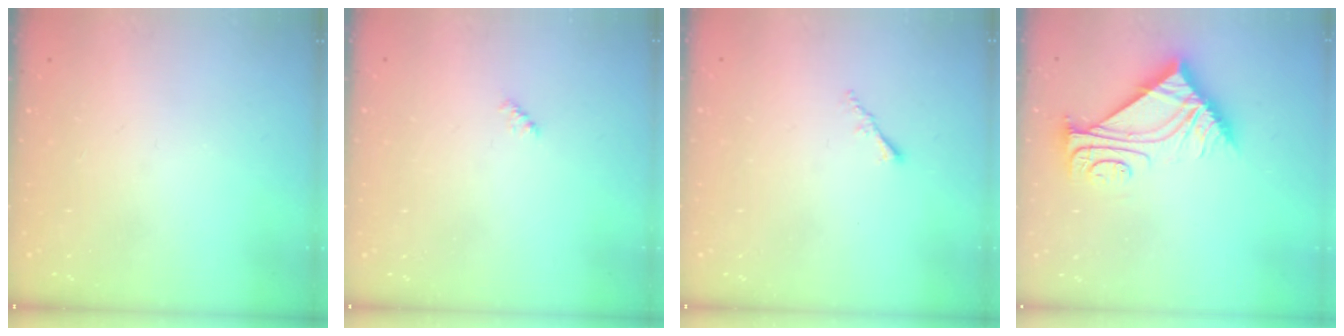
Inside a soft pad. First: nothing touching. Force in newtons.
{"total": 2.4, "press": 2.4, "slide": 0.4}
{"total": 1.2, "press": 1.1, "slide": 0.4}
{"total": 10.2, "press": 10.2, "slide": 0.4}